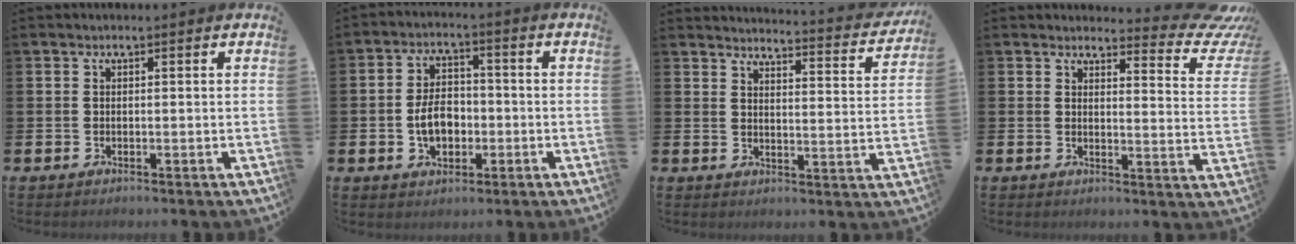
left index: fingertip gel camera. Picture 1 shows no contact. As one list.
[{"total": 5.2, "force": [-1.1, 3.7, 3.6], "torque": [-0.057, 0.006, -0.025]}, {"total": 3.7, "force": [3.6, 0.0, 0.6], "torque": [-0.010, -0.044, 0.053]}, {"total": 4.7, "force": [4.1, 1.5, 1.6], "torque": [-0.008, -0.045, 0.060]}]